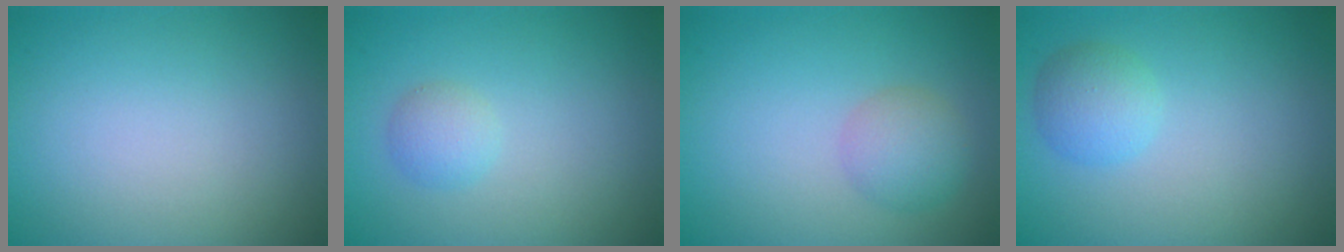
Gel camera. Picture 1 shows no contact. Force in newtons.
{"total": 1.5, "press": 1.5, "slide": 0.0}
{"total": 2.5, "press": 2.5, "slide": 0.1}
{"total": 2.2, "press": 2.2, "slide": 0.1}